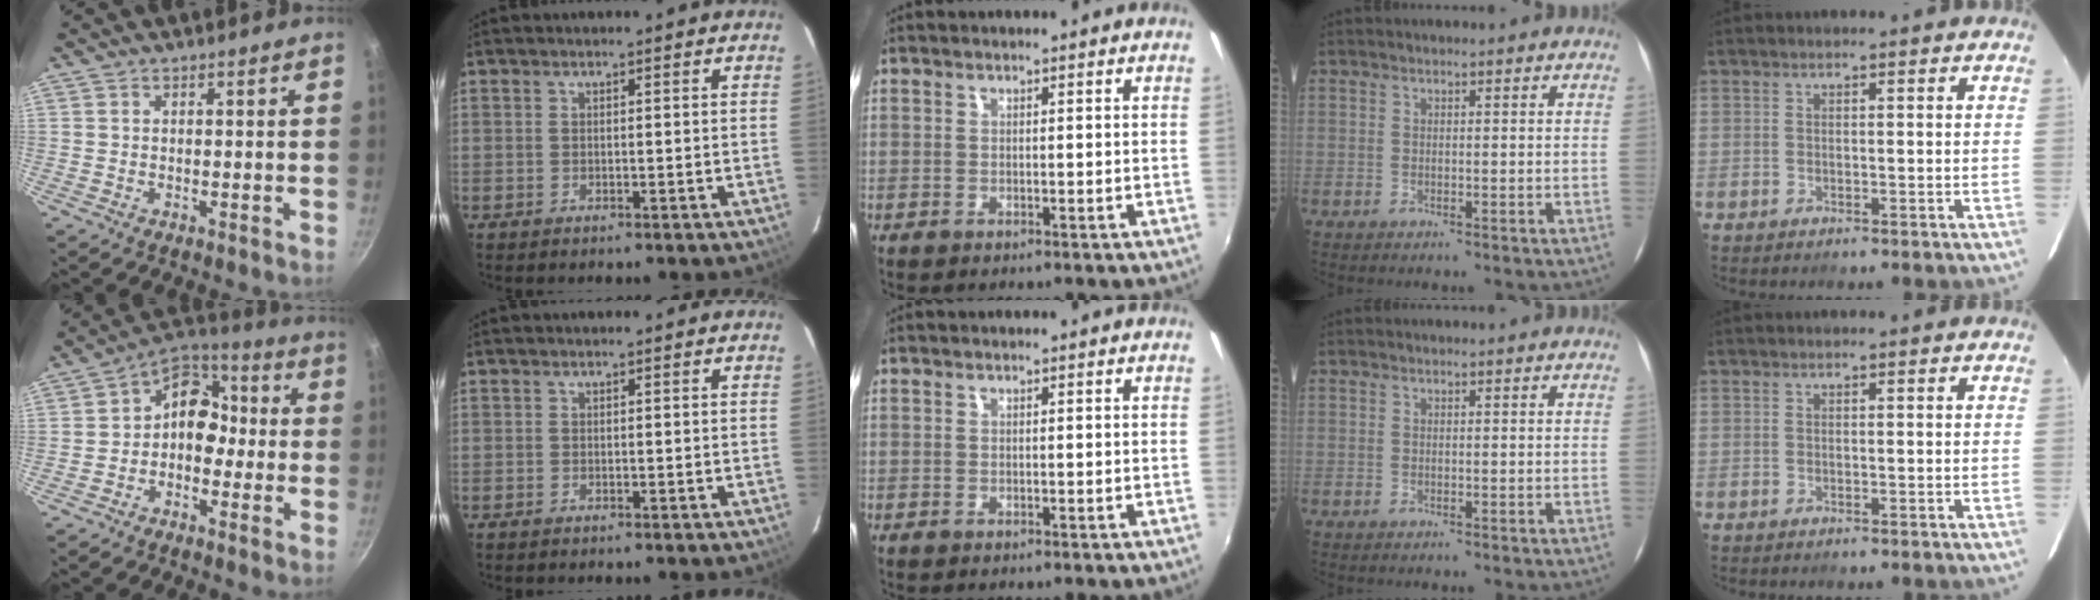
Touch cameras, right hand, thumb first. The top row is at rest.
{"thumb": {"total": 9.9, "force": [-1.2, 7.6, 6.4], "torque": [-0.052, 0.048, -0.041]}}